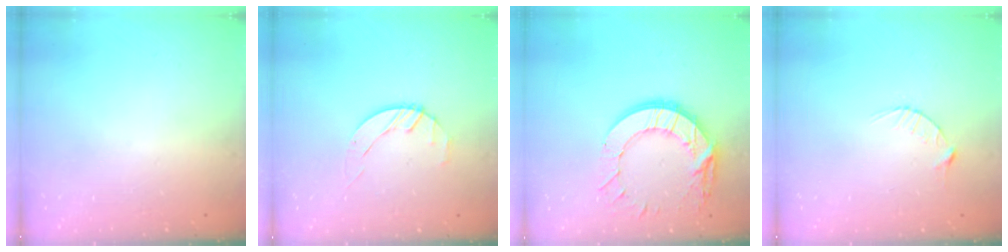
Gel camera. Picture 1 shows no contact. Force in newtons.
{"total": 2.0, "press": 2.0, "slide": 0.3}
{"total": 15.3, "press": 15.2, "slide": 1.3}
{"total": 2.9, "press": 2.9, "slide": 0.4}